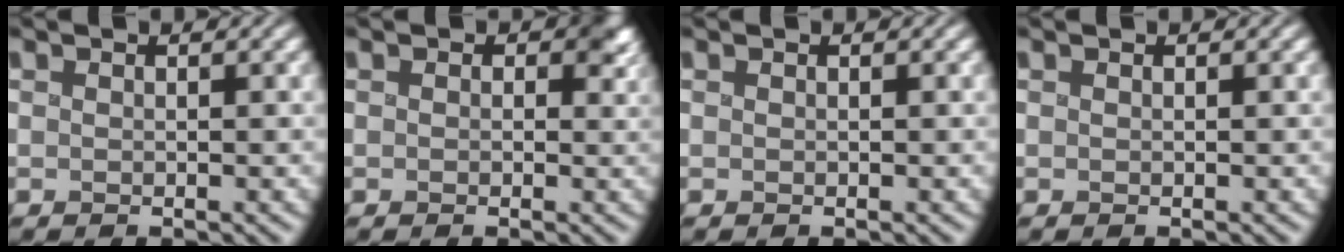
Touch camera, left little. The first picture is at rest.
{"total": 2.4, "force": [0.8, 1.8, 1.3], "torque": [-0.018, -0.006, 0.011]}
{"total": 0.0}
{"total": 0.0}